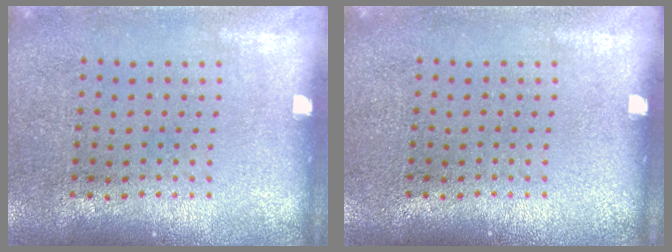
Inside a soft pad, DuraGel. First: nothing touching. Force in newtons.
{"total": 0.0}